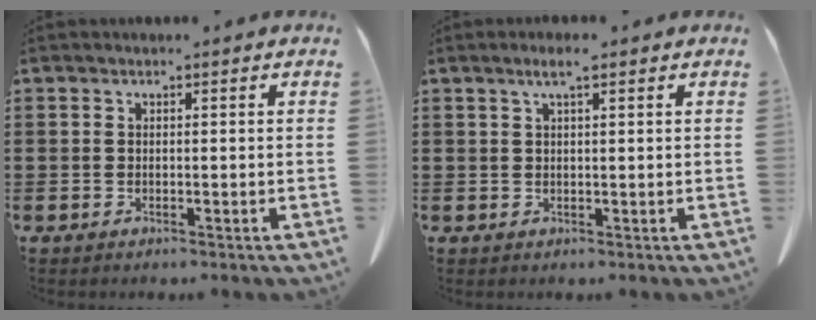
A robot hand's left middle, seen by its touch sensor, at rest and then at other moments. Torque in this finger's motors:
{"motor_torque": [0.51, 0.42, 0.01, 0.03]}